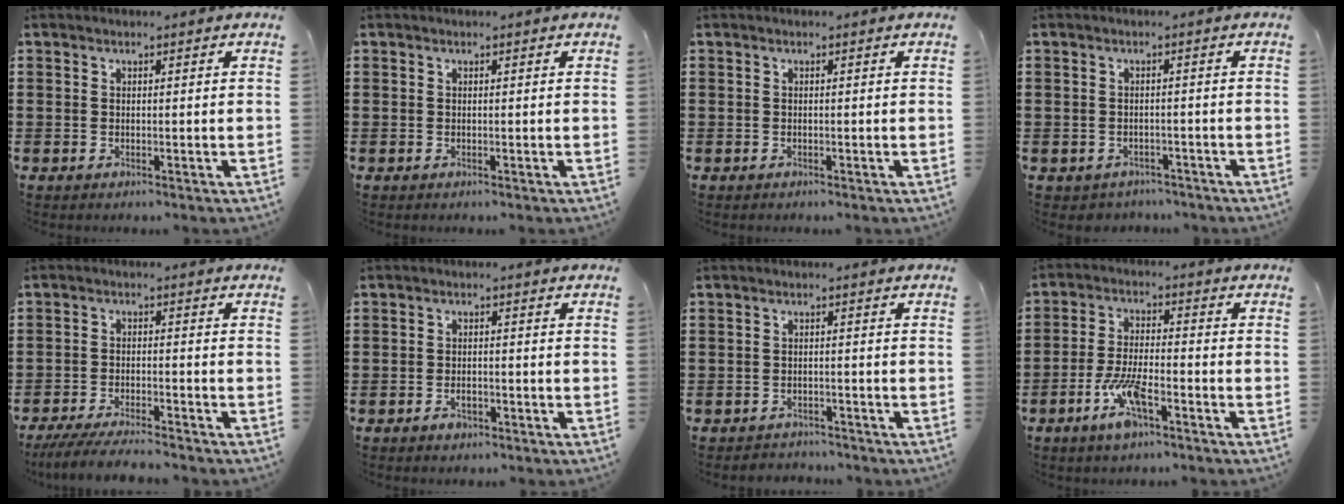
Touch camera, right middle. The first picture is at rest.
{"total": 0.0}
{"total": 0.0}
{"total": 1.3, "force": [-1.2, 0.6, -0.2], "torque": [-0.003, 0.002, -0.029]}
{"total": 4.6, "force": [-4.3, 0.1, 1.7], "torque": [-0.041, -0.011, -0.087]}
{"total": 1.9, "force": [-1.2, 0.9, 1.2], "torque": [-0.025, 0.000, -0.023]}
{"total": 1.9, "force": [-1.9, 0.4, -0.2], "torque": [-0.003, 0.001, -0.044]}
{"total": 7.7, "force": [-3.9, 2.3, 6.2], "torque": [-0.139, -0.007, -0.074]}